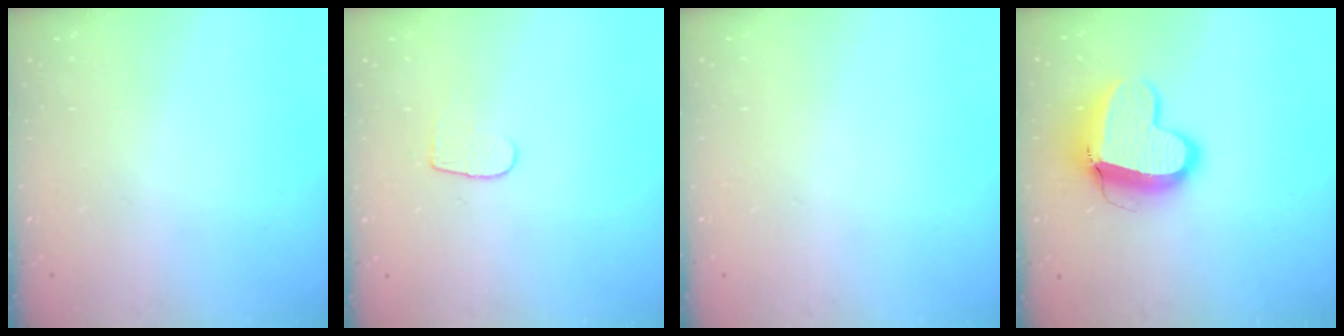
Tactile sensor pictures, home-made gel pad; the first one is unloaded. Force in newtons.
{"total": 3.9, "press": 3.9, "slide": 0.4}
{"total": 0.0}
{"total": 15.6, "press": 15.5, "slide": 1.5}